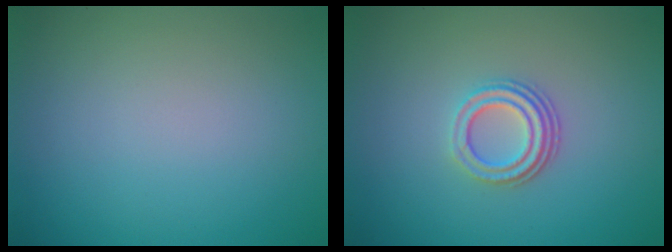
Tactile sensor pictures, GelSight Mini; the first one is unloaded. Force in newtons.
{"total": 3.1, "press": 2.2, "slide": 2.2}